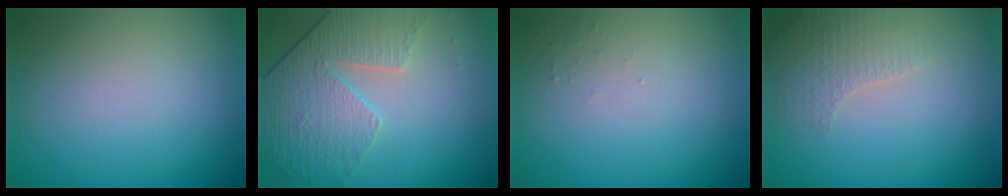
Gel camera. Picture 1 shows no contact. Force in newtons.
{"total": 4.2, "press": 3.7, "slide": 2.1}
{"total": 0.7, "press": 0.7, "slide": 0.2}
{"total": 2.6, "press": 2.5, "slide": 0.5}